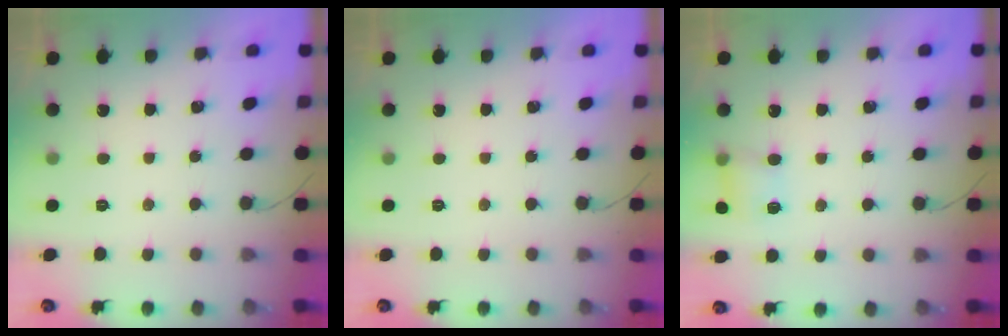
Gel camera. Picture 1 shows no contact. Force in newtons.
{"total": 0.0}
{"total": 4.3, "press": 4.2, "slide": 0.6}